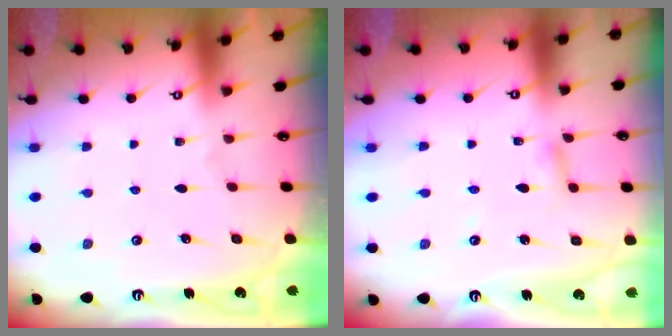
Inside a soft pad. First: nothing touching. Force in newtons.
{"total": 2.5, "press": 2.5, "slide": 0.1}